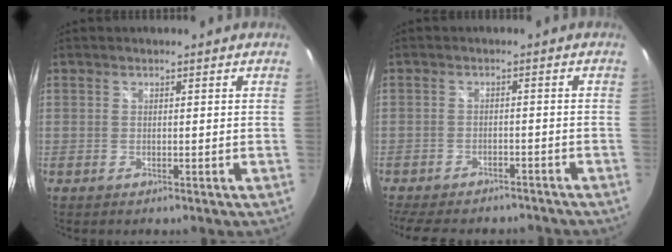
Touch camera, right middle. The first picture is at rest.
{"total": 13.2, "force": [-11.1, 4.6, 5.4], "torque": [-0.122, -0.020, -0.156]}